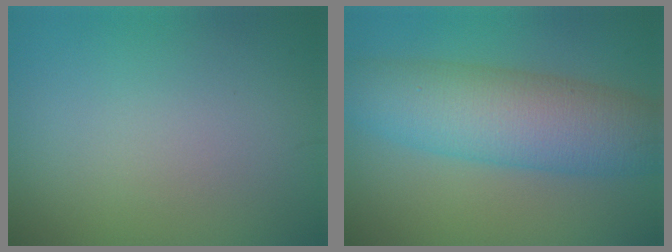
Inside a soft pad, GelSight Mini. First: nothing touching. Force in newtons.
{"total": 8.4, "press": 8.4, "slide": 0.1}